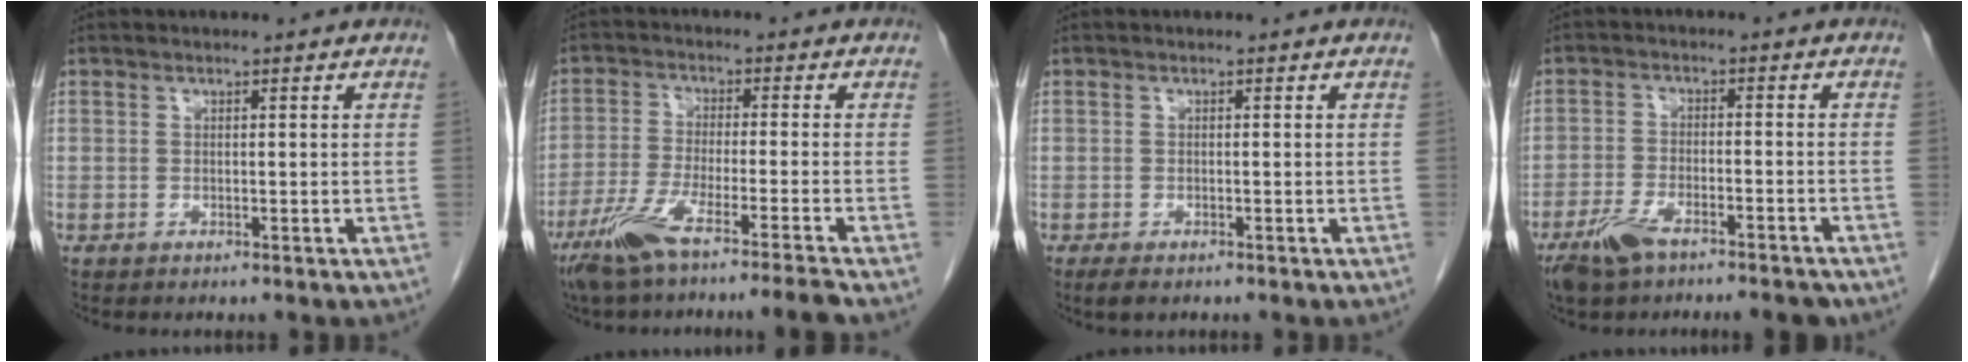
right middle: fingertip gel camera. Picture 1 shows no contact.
{"total": 10.7, "force": [-7.8, -1.4, 7.1], "torque": [-0.124, -0.030, -0.134]}
{"total": 2.0, "force": [-1.4, 0.8, 1.2], "torque": [-0.025, -0.004, -0.018]}
{"total": 8.5, "force": [-6.5, 2.4, 5.0], "torque": [-0.089, -0.007, -0.108]}